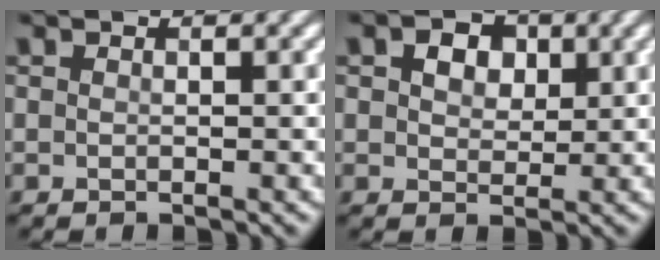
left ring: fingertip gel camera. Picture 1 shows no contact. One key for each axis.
{"total": 3.1, "fx": 1.3, "fy": 2.2, "fz": 1.8, "tx": -0.034, "ty": 0.001, "tz": 0.013}